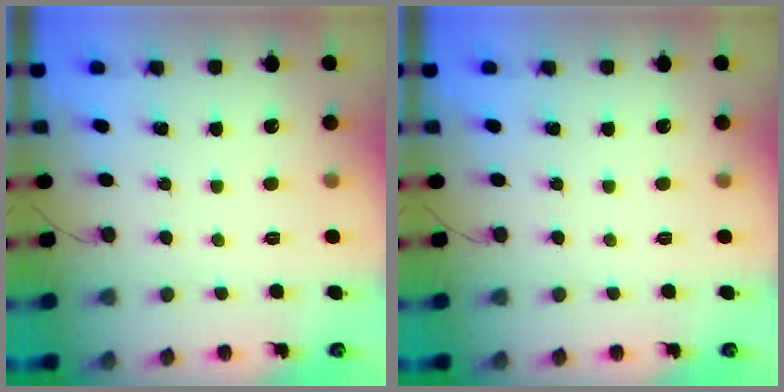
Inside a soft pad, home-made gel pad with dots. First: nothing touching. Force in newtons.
{"total": 0.0}